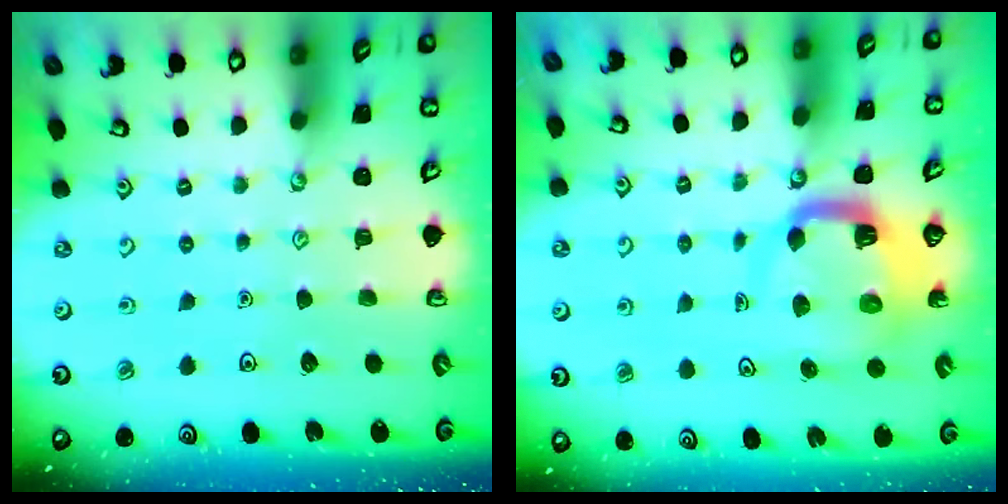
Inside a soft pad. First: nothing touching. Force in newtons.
{"total": 7.6, "press": 7.5, "slide": 1.0}